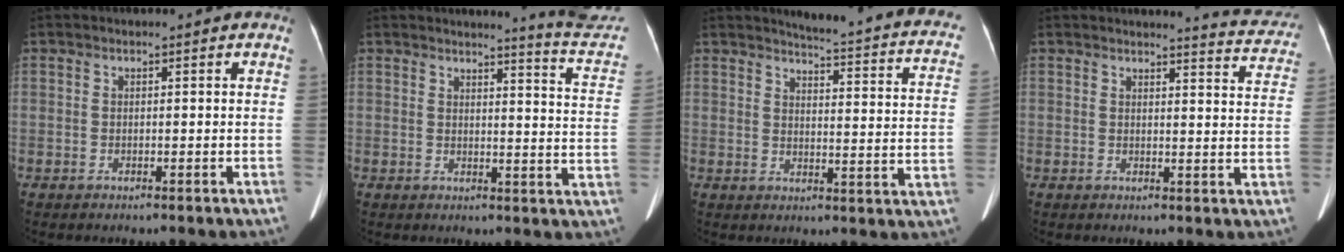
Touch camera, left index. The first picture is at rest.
{"total": 11.0, "force": [10.8, -1.7, 1.0], "torque": [-0.015, -0.109, 0.104]}
{"total": 18.4, "force": [16.3, 2.0, 8.3], "torque": [-0.095, -0.064, 0.165]}
{"total": 7.2, "force": [7.2, 0.3, 0.4], "torque": [-0.002, -0.036, 0.063]}